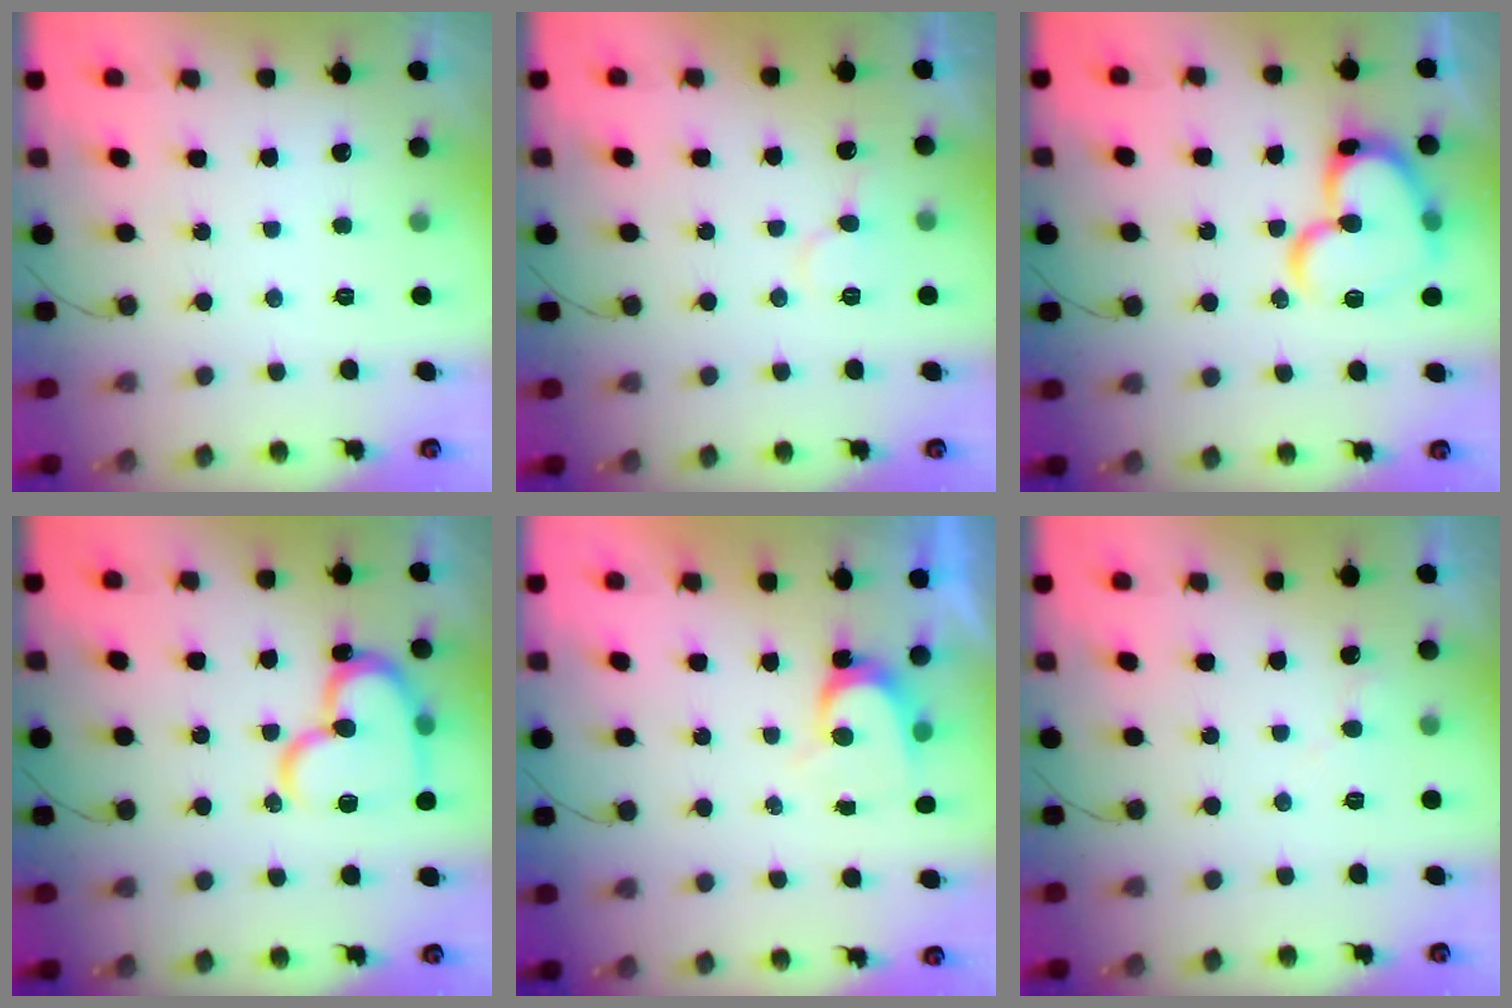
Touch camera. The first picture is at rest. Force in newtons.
{"total": 7.6, "press": 7.6, "slide": 0.6}
{"total": 17.7, "press": 17.6, "slide": 1.8}
{"total": 17.3, "press": 17.2, "slide": 1.7}
{"total": 5.6, "press": 5.6, "slide": 0.5}
{"total": 4.9, "press": 4.8, "slide": 0.5}